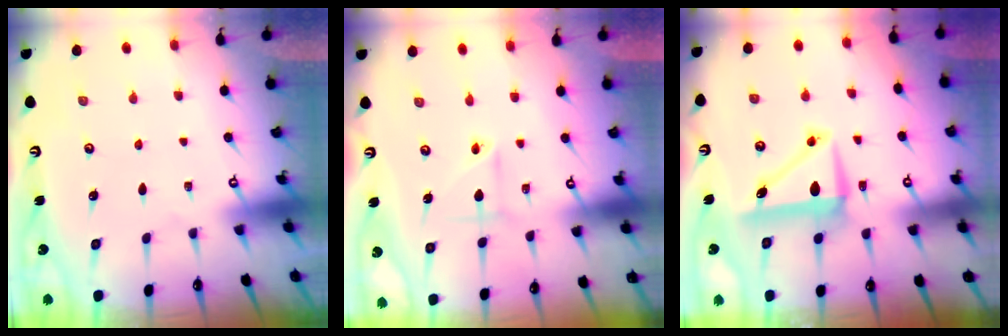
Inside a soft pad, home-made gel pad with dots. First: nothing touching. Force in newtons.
{"total": 3.3, "press": 3.0, "slide": 1.4}
{"total": 9.1, "press": 8.9, "slide": 1.9}